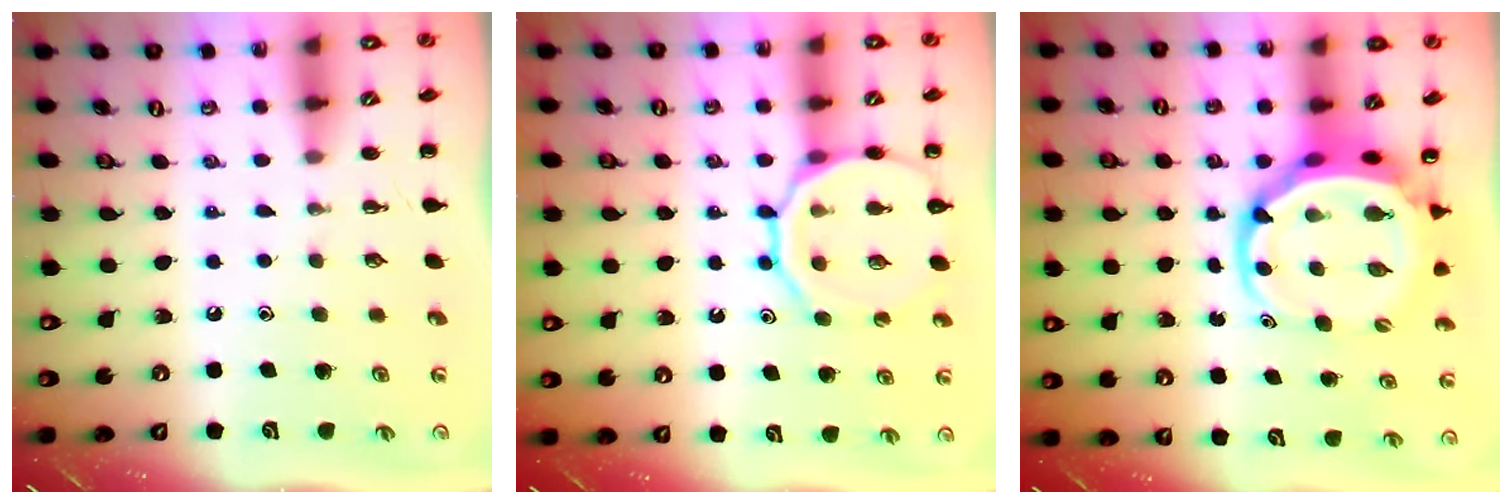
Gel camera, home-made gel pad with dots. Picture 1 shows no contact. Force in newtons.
{"total": 14.6, "press": 14.4, "slide": 2.1}
{"total": 7.2, "press": 7.0, "slide": 1.8}